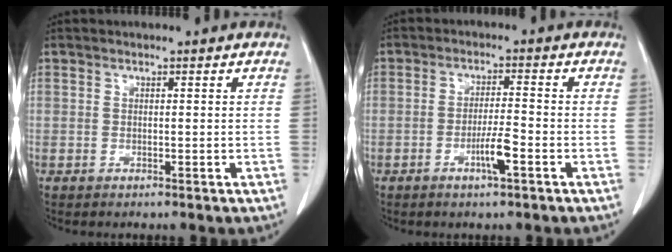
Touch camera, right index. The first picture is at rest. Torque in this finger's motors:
{"motor_torque": [0.78, 0.17, 0.40, 0.12]}